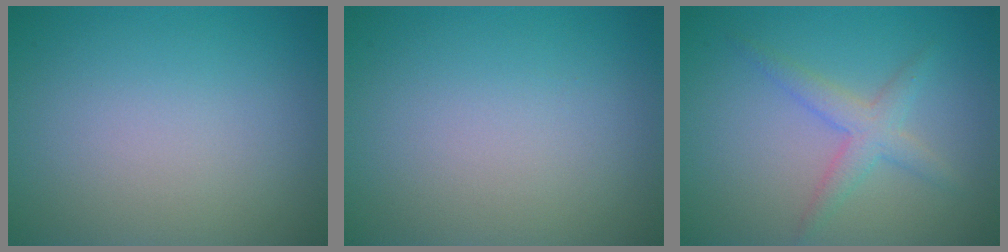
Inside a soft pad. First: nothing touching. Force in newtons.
{"total": 0.0}
{"total": 2.6, "press": 2.6, "slide": 0.1}